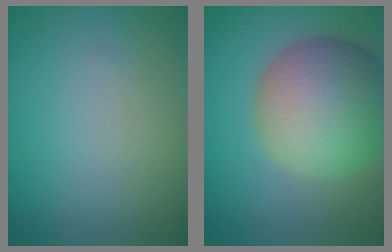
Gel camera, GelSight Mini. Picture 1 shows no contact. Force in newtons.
{"total": 10.1, "press": 10.0, "slide": 0.7}